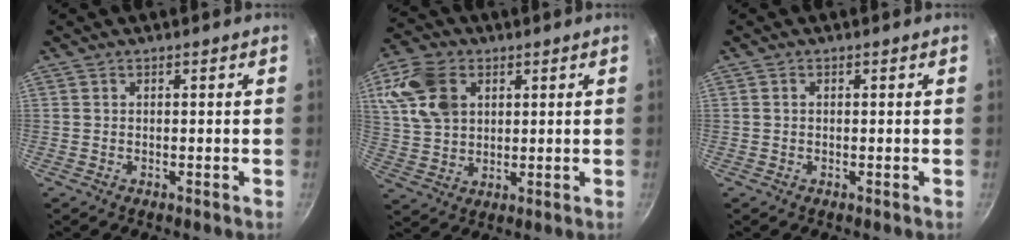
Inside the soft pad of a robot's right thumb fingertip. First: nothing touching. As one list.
[{"total": 11.8, "force": [3.9, 8.5, 7.2], "torque": [-0.119, -0.003, 0.076]}, {"total": 0.6, "force": [0.1, 0.4, 0.3], "torque": [-0.005, 0.004, 0.000]}]